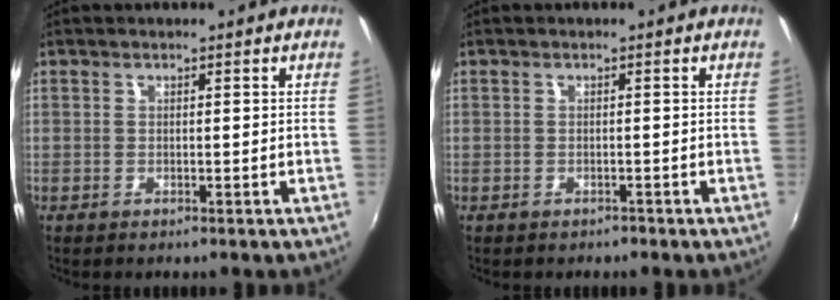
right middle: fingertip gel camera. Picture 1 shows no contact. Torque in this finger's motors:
{"motor_torque": [0.03, -0.15, -0.01, -0.01]}